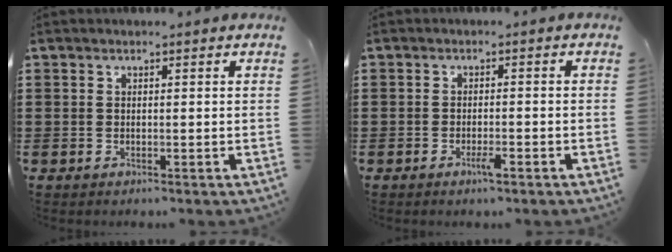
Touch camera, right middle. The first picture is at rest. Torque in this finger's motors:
{"motor_torque": [0.23, -0.26, 0.03, 0.03]}